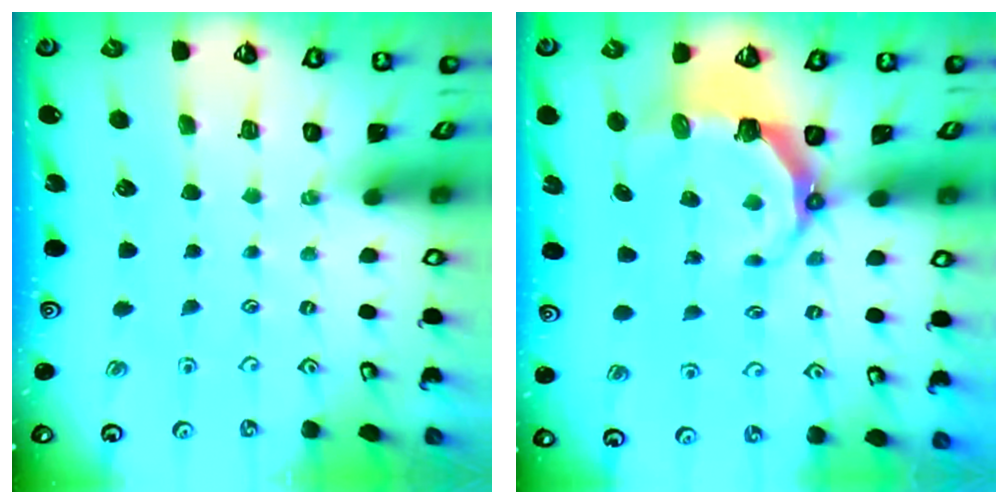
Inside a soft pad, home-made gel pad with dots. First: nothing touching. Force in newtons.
{"total": 7.0, "press": 5.3, "slide": 4.5}